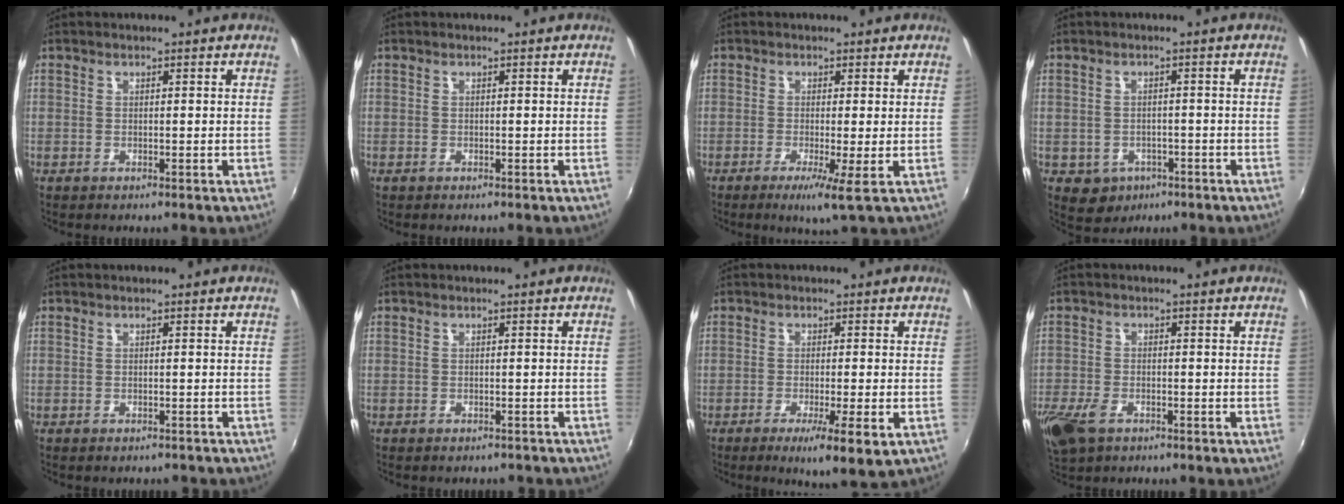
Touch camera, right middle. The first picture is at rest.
{"total": 0.0}
{"total": 4.0, "force": [-1.2, -0.6, 3.7], "torque": [-0.081, -0.012, -0.025]}
{"total": 4.9, "force": [-2.1, 4.1, 1.6], "torque": [-0.042, -0.002, -0.019]}
{"total": 2.8, "force": [-2.5, 0.8, 0.9], "torque": [-0.015, -0.010, -0.030]}
{"total": 3.2, "force": [-2.9, 1.0, 1.0], "torque": [-0.017, -0.010, -0.034]}
{"total": 6.7, "force": [-2.9, 0.2, 6.0], "torque": [-0.106, -0.018, -0.043]}
{"total": 7.6, "force": [-4.5, 4.1, 4.5], "torque": [-0.120, -0.020, -0.084]}